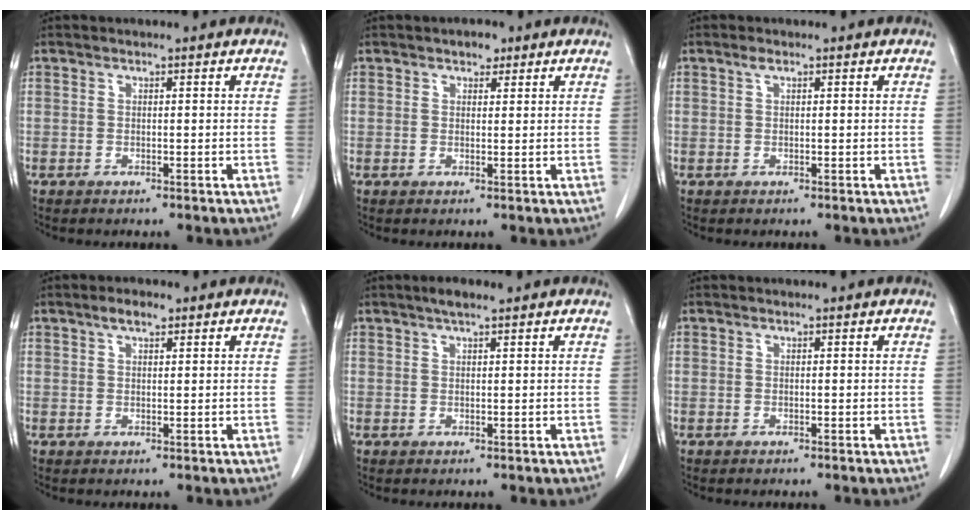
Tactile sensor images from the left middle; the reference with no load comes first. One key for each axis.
{"total": 1.9, "fx": 1.2, "fy": 1.1, "fz": 0.8, "tx": -0.014, "ty": 0.003, "tz": 0.017}
{"total": 0.7, "fx": 0.4, "fy": 0.3, "fz": 0.5, "tx": -0.012, "ty": 0.005, "tz": 0.007}
{"total": 2.5, "fx": 1.6, "fy": 0.9, "fz": 1.6, "tx": -0.035, "ty": 0.007, "tz": 0.028}
{"total": 2.3, "fx": 1.7, "fy": 0.5, "fz": 1.5, "tx": -0.032, "ty": 0.008, "tz": 0.029}
{"total": 0.0}